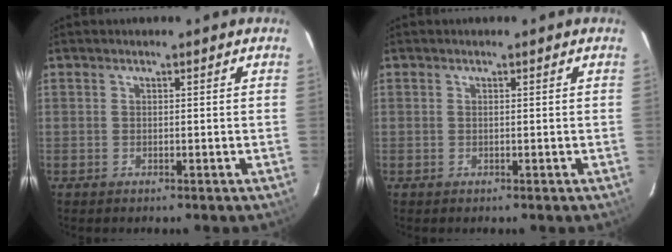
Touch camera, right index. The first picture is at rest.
{"total": 0.0}